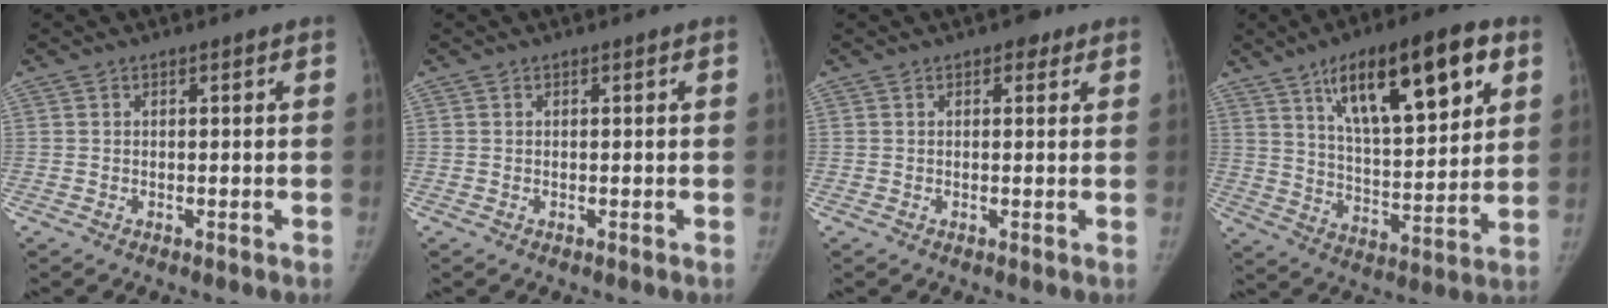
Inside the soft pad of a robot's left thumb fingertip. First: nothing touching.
{"total": 0.0}
{"total": 1.9, "force": [1.0, 1.3, 1.0], "torque": [0.001, -0.001, 0.007]}
{"total": 21.6, "force": [10.2, 7.7, 17.3], "torque": [-0.234, -0.029, 0.167]}